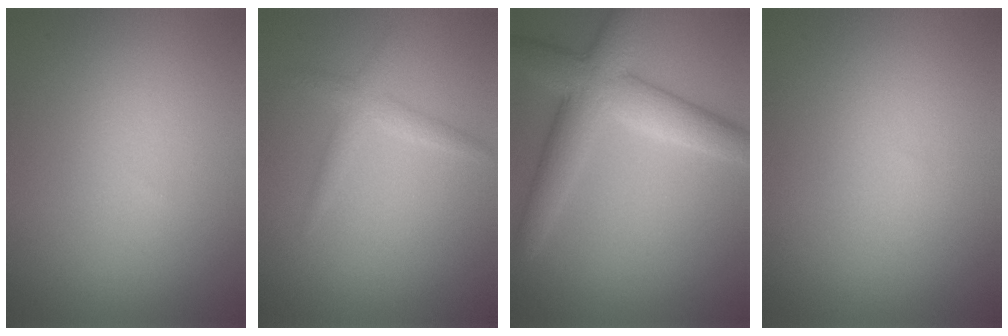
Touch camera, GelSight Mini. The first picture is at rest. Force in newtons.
{"total": 1.7, "press": 1.7, "slide": 0.0}
{"total": 6.1, "press": 6.1, "slide": 0.2}
{"total": 0.0}